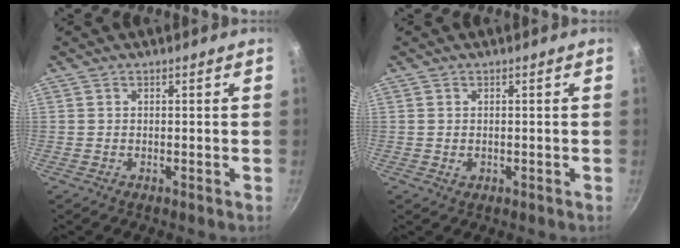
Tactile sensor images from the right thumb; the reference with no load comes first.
{"total": 1.0, "force": [-0.1, 0.8, 0.6], "torque": [-0.008, 0.000, -0.002]}